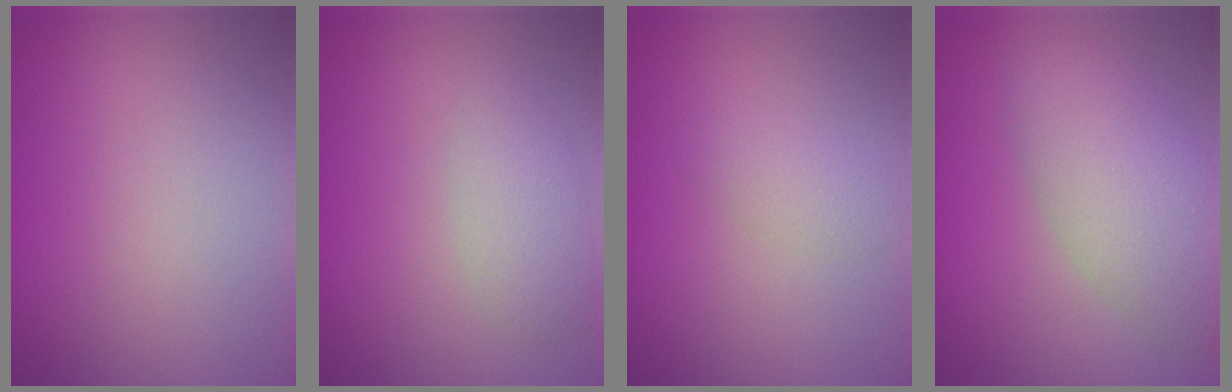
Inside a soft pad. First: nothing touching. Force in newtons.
{"total": 2.3, "press": 2.3, "slide": 0.1}
{"total": 1.6, "press": 1.6, "slide": 0.0}
{"total": 5.9, "press": 5.9, "slide": 0.2}